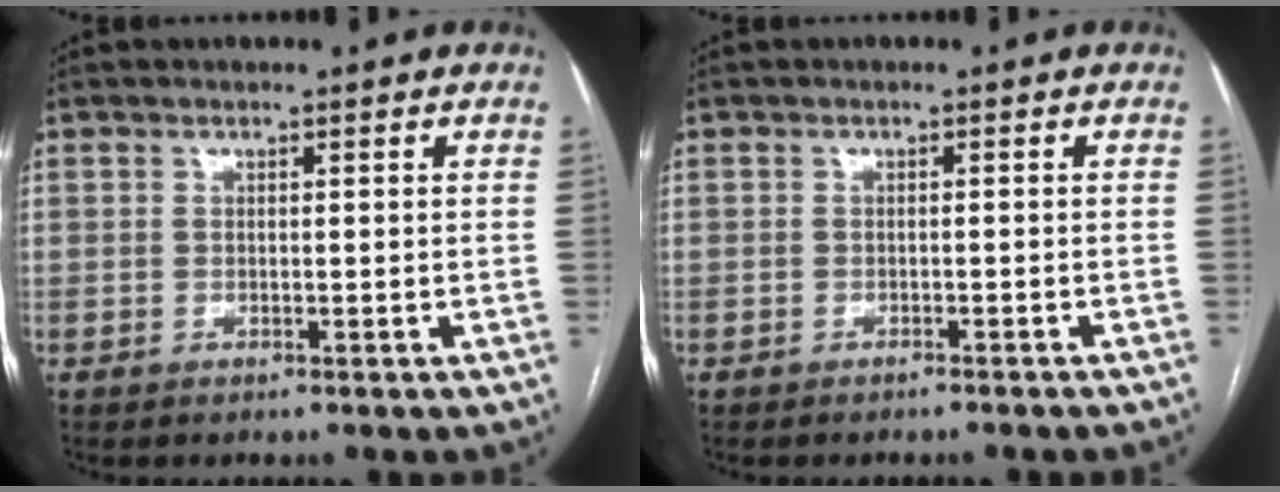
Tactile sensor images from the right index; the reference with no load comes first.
{"total": 2.5, "force": [-2.3, 0.2, 0.9], "torque": [-0.015, 0.000, -0.026]}